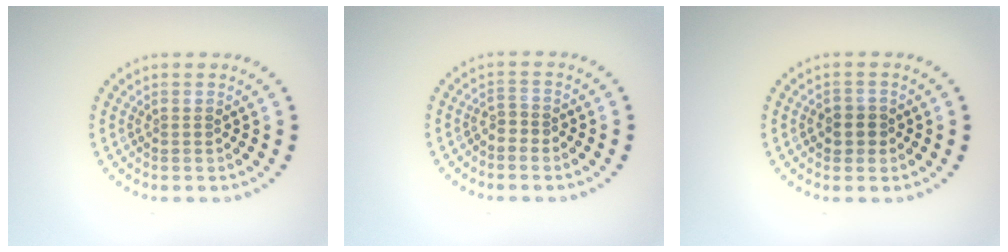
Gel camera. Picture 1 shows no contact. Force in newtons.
{"total": 0.9, "press": 0.6, "slide": 0.6}
{"total": 1.9, "press": 1.8, "slide": 0.6}